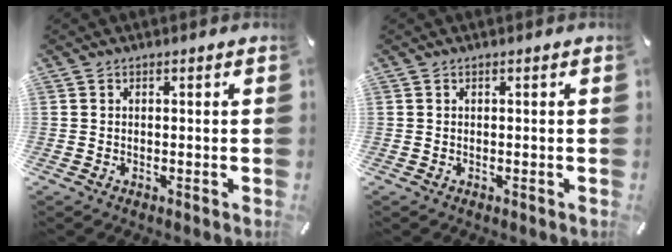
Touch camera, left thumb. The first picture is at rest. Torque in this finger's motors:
{"motor_torque": [0.00, 0.00, -0.01, 0.00, 0.00]}